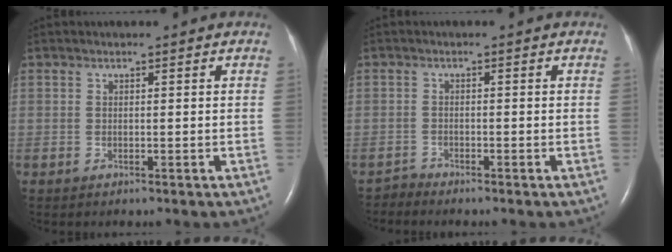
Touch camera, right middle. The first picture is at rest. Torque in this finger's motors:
{"motor_torque": [-0.33, -0.15, -0.09, -0.02]}